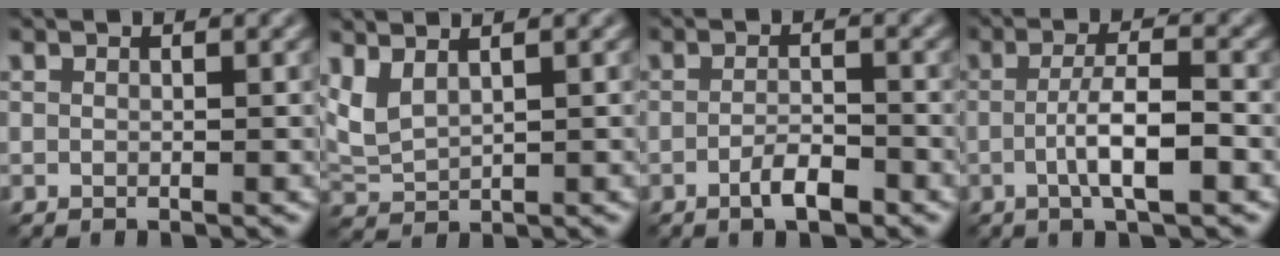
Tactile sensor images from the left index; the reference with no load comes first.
{"total": 2.8, "force": [1.8, 1.0, 1.9], "torque": [-0.055, 0.007, 0.043]}
{"total": 2.5, "force": [-1.4, 0.7, 2.0], "torque": [-0.035, 0.001, -0.027]}
{"total": 4.3, "force": [-0.9, 0.9, 4.1], "torque": [-0.072, 0.002, -0.018]}